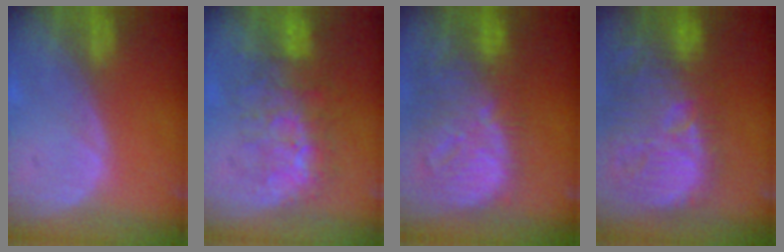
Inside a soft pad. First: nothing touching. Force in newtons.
{"total": 9.3, "press": 8.5, "slide": 4.0}
{"total": 12.8, "press": 11.2, "slide": 6.3}
{"total": 15.3, "press": 13.2, "slide": 7.6}